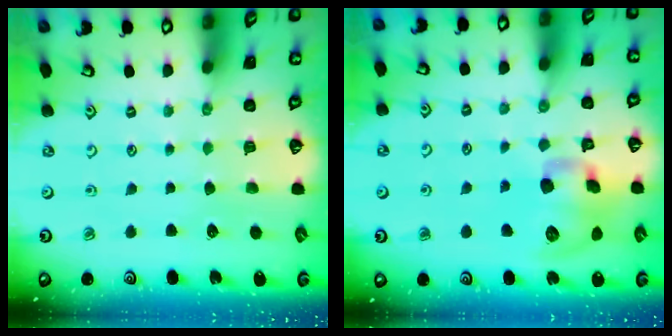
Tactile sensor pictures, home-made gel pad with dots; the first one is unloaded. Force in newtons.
{"total": 13.9, "press": 13.7, "slide": 2.4}